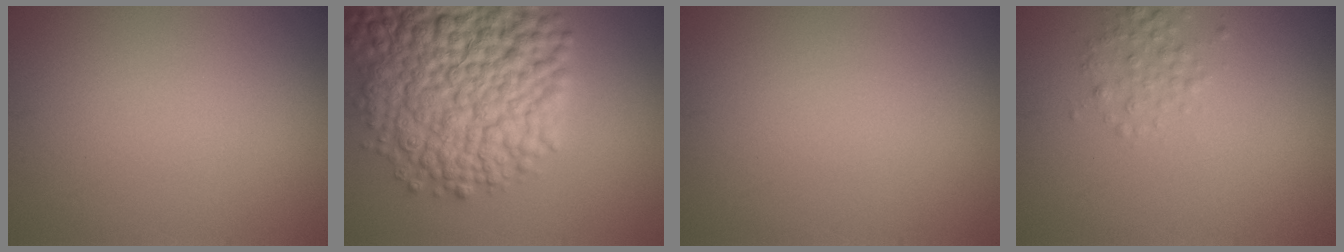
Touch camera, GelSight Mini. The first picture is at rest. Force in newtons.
{"total": 13.7, "press": 13.7, "slide": 0.6}
{"total": 0.0}
{"total": 1.7, "press": 1.7, "slide": 0.0}